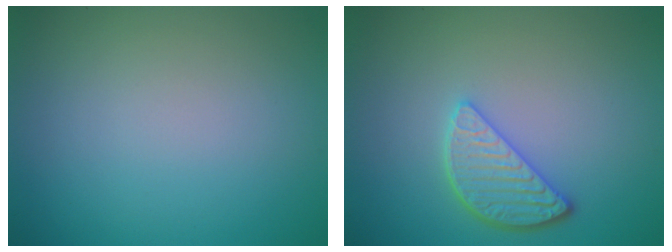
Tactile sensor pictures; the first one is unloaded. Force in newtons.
{"total": 3.3, "press": 3.0, "slide": 1.5}